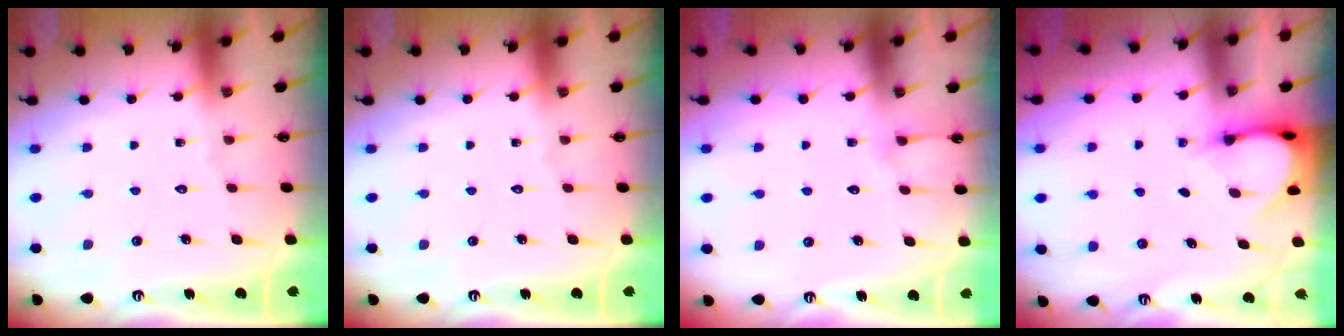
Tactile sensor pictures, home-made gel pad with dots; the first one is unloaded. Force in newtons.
{"total": 0.0}
{"total": 3.9, "press": 3.9, "slide": 0.5}
{"total": 3.8, "press": 3.8, "slide": 0.3}